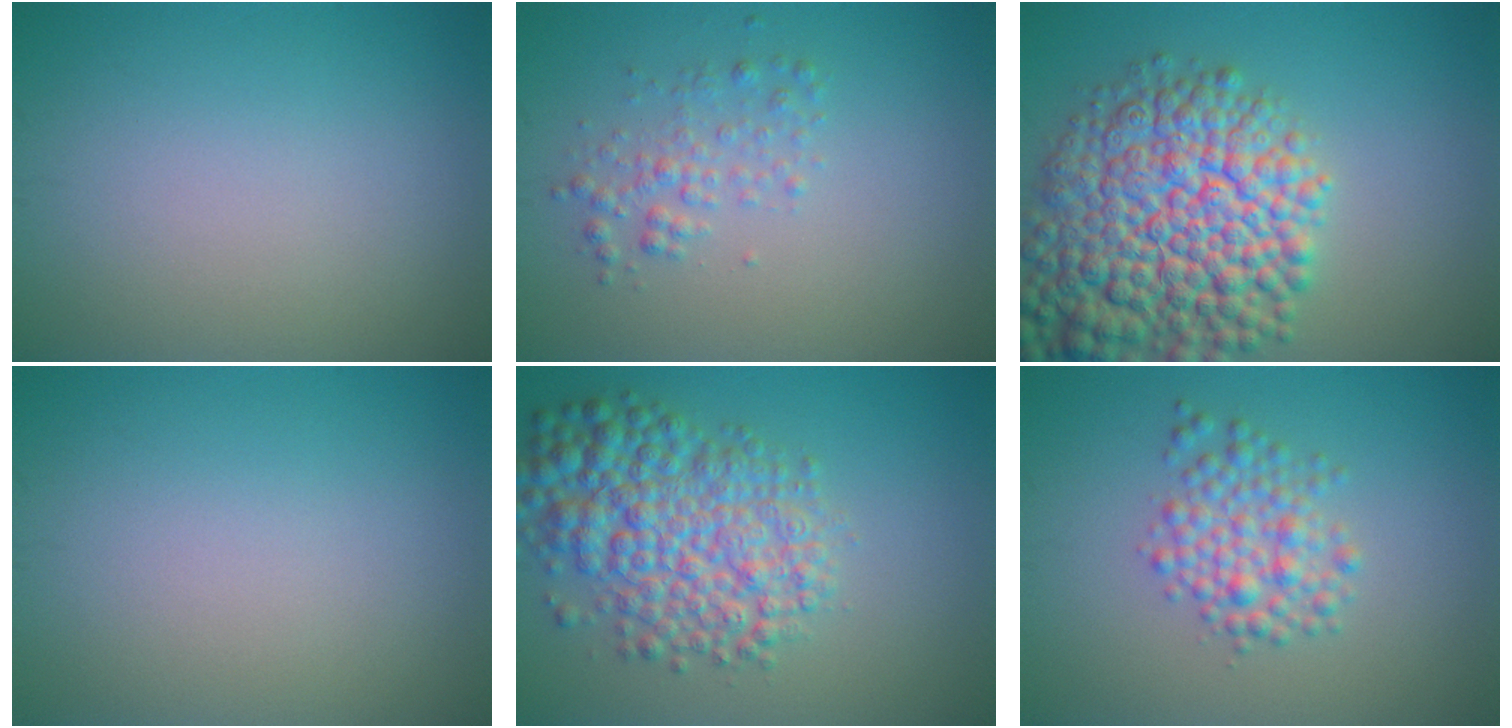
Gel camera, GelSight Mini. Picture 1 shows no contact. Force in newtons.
{"total": 2.0, "press": 2.0, "slide": 0.1}
{"total": 11.9, "press": 11.9, "slide": 0.5}
{"total": 0.0}
{"total": 7.4, "press": 7.4, "slide": 0.2}
{"total": 3.3, "press": 3.3, "slide": 0.1}